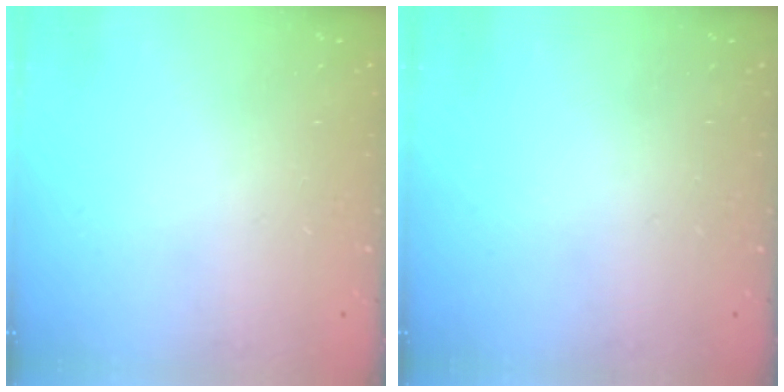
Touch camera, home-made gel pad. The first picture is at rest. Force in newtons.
{"total": 0.0}